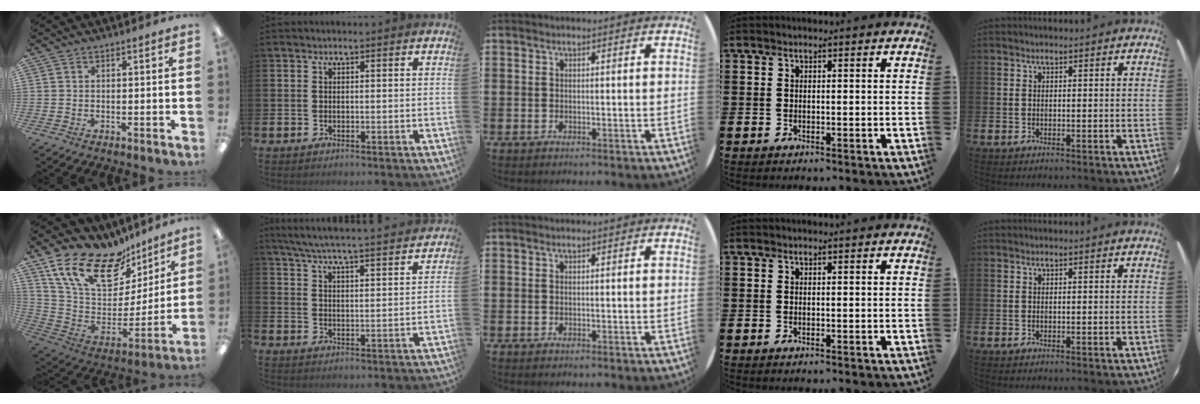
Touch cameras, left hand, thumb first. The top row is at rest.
{"thumb": {"total": 20.5, "force": [14.5, 10.2, 10.4], "torque": [-0.200, -0.095, 0.265]}, "index": {"total": 6.5, "force": [6.2, 0.1, 1.9], "torque": [-0.055, -0.047, 0.107]}}